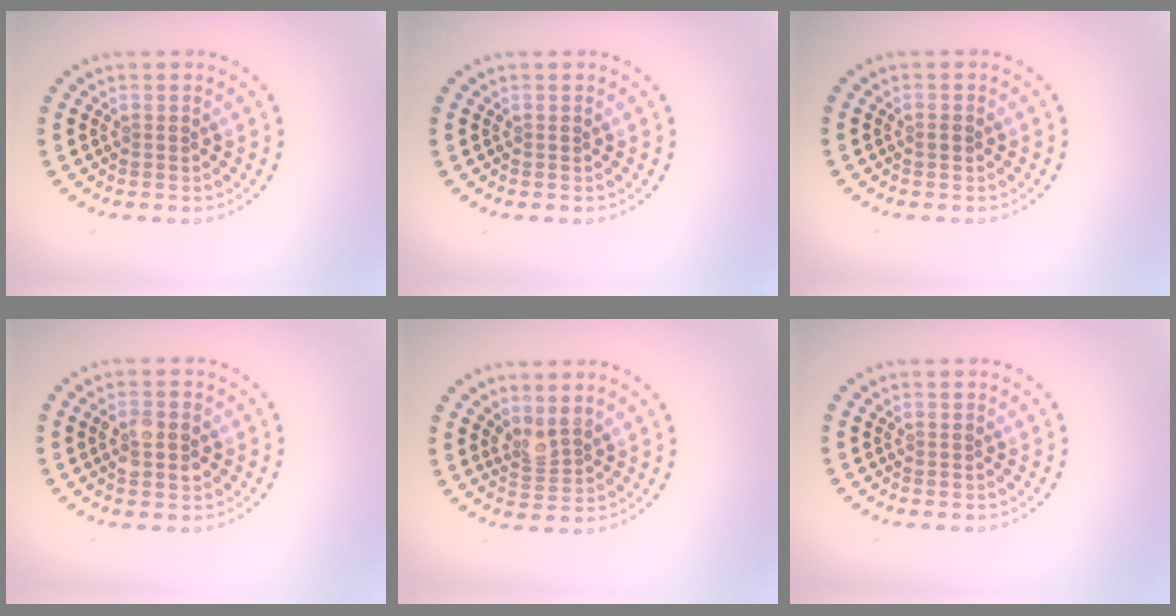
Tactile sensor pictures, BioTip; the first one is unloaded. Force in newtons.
{"total": 0.0}
{"total": 0.8, "press": 0.8, "slide": 0.0}
{"total": 2.8, "press": 2.8, "slide": 0.2}
{"total": 2.0, "press": 1.6, "slide": 1.2}
{"total": 0.0}